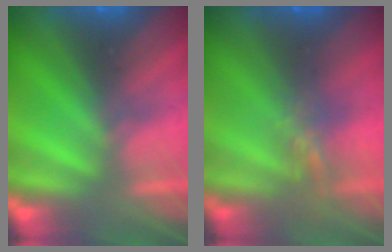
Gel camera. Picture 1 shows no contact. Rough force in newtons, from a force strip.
{"total": 4.4}